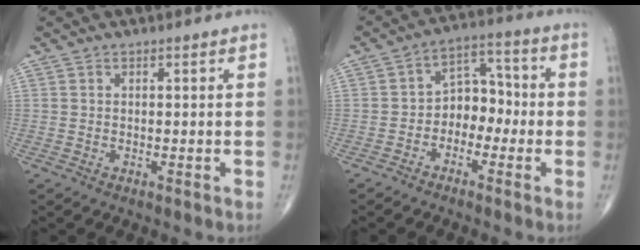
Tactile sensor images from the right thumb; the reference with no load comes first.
{"total": 7.3, "force": [-2.0, 5.4, 4.5], "torque": [-0.033, 0.042, -0.050]}